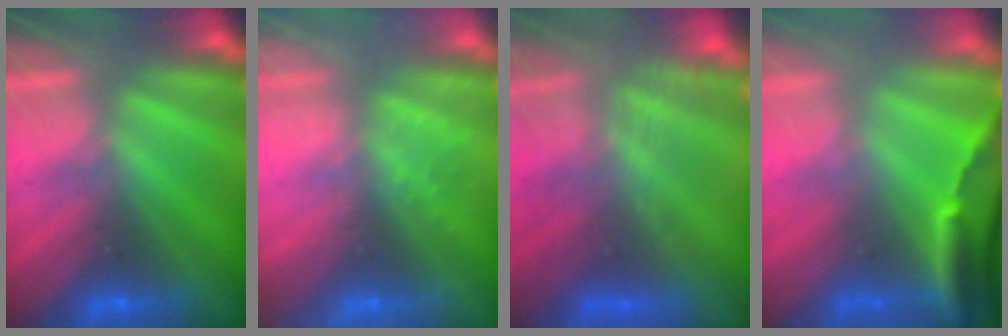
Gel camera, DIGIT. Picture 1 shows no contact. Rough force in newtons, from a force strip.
{"total": 2.4}
{"total": 7.4}
{"total": 3.9}